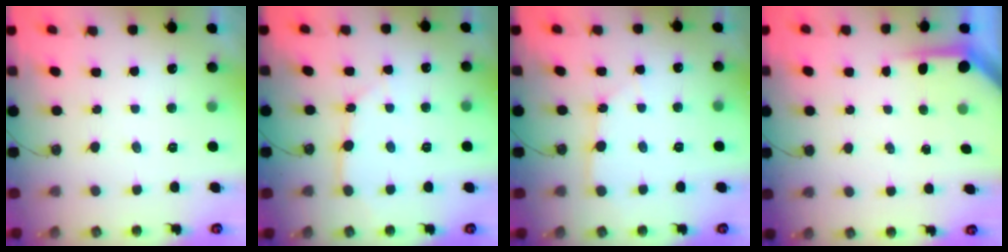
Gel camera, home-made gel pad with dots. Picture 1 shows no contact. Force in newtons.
{"total": 3.6, "press": 3.6, "slide": 0.4}
{"total": 2.4, "press": 2.4, "slide": 0.3}
{"total": 3.9, "press": 3.9, "slide": 0.4}